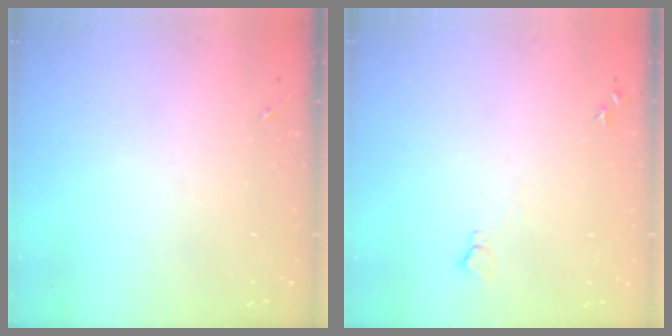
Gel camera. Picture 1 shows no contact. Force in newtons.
{"total": 4.6, "press": 4.6, "slide": 0.6}